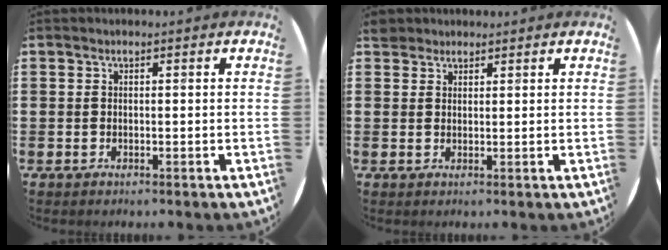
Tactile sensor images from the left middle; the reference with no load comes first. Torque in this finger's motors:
{"motor_torque": [0.30, -0.29, 0.00, -0.01]}